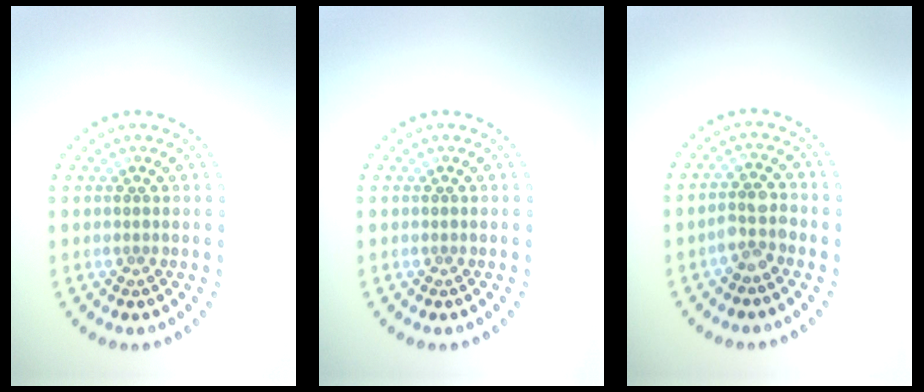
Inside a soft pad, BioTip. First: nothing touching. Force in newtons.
{"total": 0.0}
{"total": 2.3, "press": 2.1, "slide": 1.1}